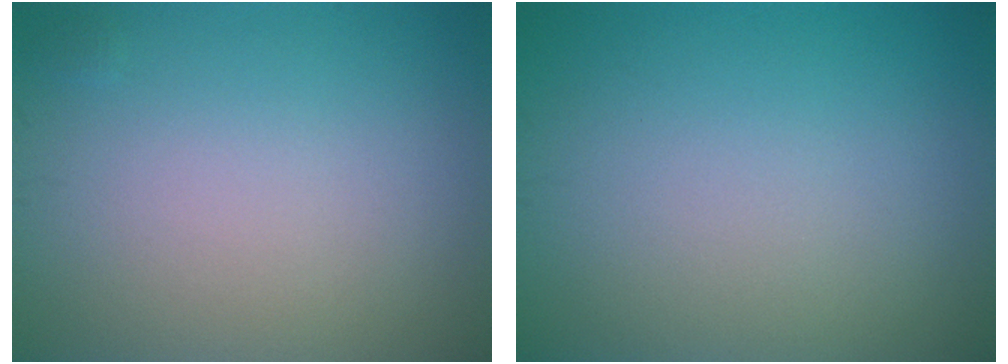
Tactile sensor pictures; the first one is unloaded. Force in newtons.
{"total": 0.0}